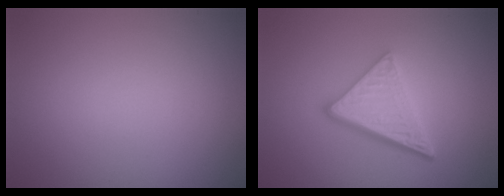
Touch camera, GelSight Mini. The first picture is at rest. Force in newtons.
{"total": 5.2, "press": 3.5, "slide": 3.8}